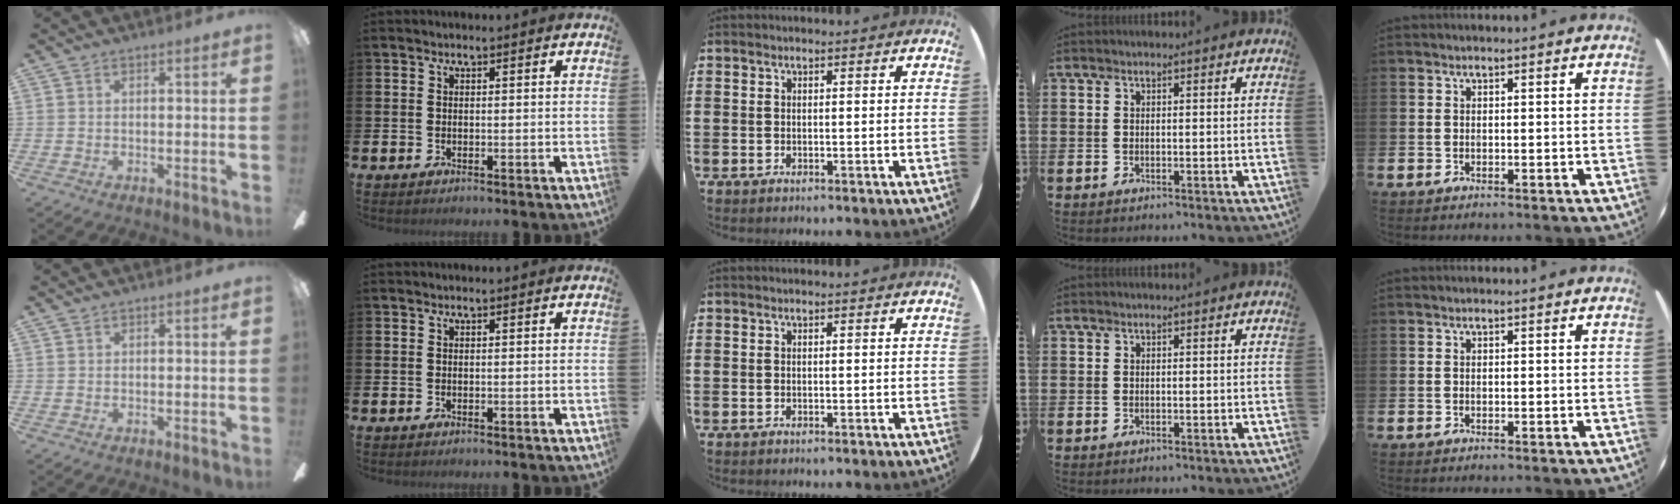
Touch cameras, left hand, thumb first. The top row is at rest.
{}